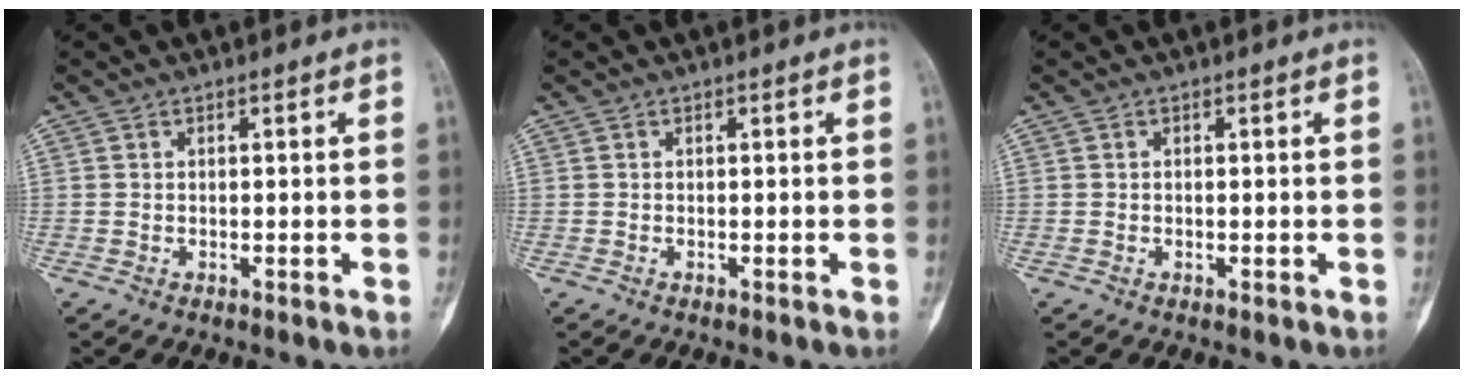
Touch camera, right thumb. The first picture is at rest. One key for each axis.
{"total": 0.0}
{"total": 0.0}